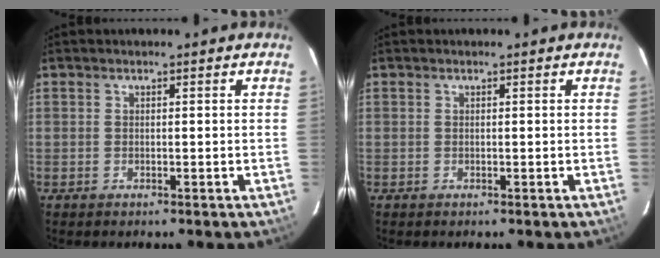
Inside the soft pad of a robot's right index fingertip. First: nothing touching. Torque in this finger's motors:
{"motor_torque": [-0.13, 0.07, 0.13, 0.00]}